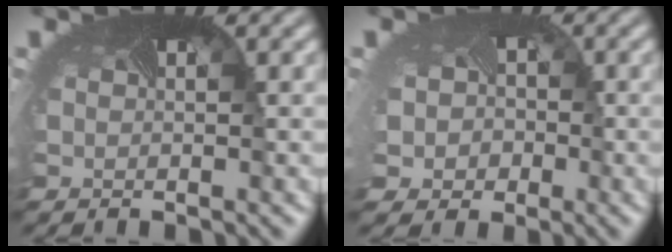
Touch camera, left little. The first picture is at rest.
{"total": 5.0, "force": [-1.2, 4.6, 1.6], "torque": [-0.035, -0.013, -0.031]}